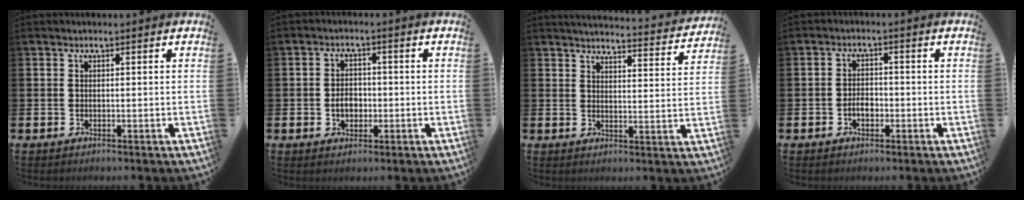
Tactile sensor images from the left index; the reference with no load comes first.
{"total": 3.1, "force": [-0.7, 2.4, 1.9], "torque": [-0.022, -0.003, -0.020]}
{"total": 4.1, "force": [4.1, -0.1, 0.2], "torque": [-0.004, -0.033, 0.071]}
{"total": 2.5, "force": [-0.9, 1.6, 1.7], "torque": [-0.023, 0.000, -0.020]}